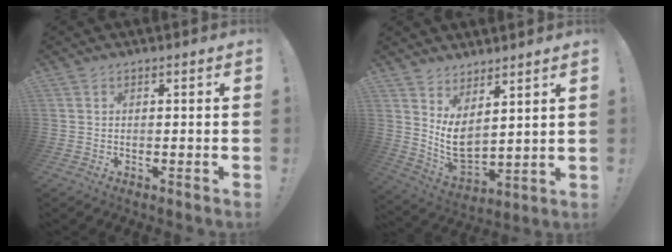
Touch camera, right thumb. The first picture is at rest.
{"total": 8.1, "force": [4.2, 4.6, 5.2], "torque": [-0.096, -0.057, 0.084]}